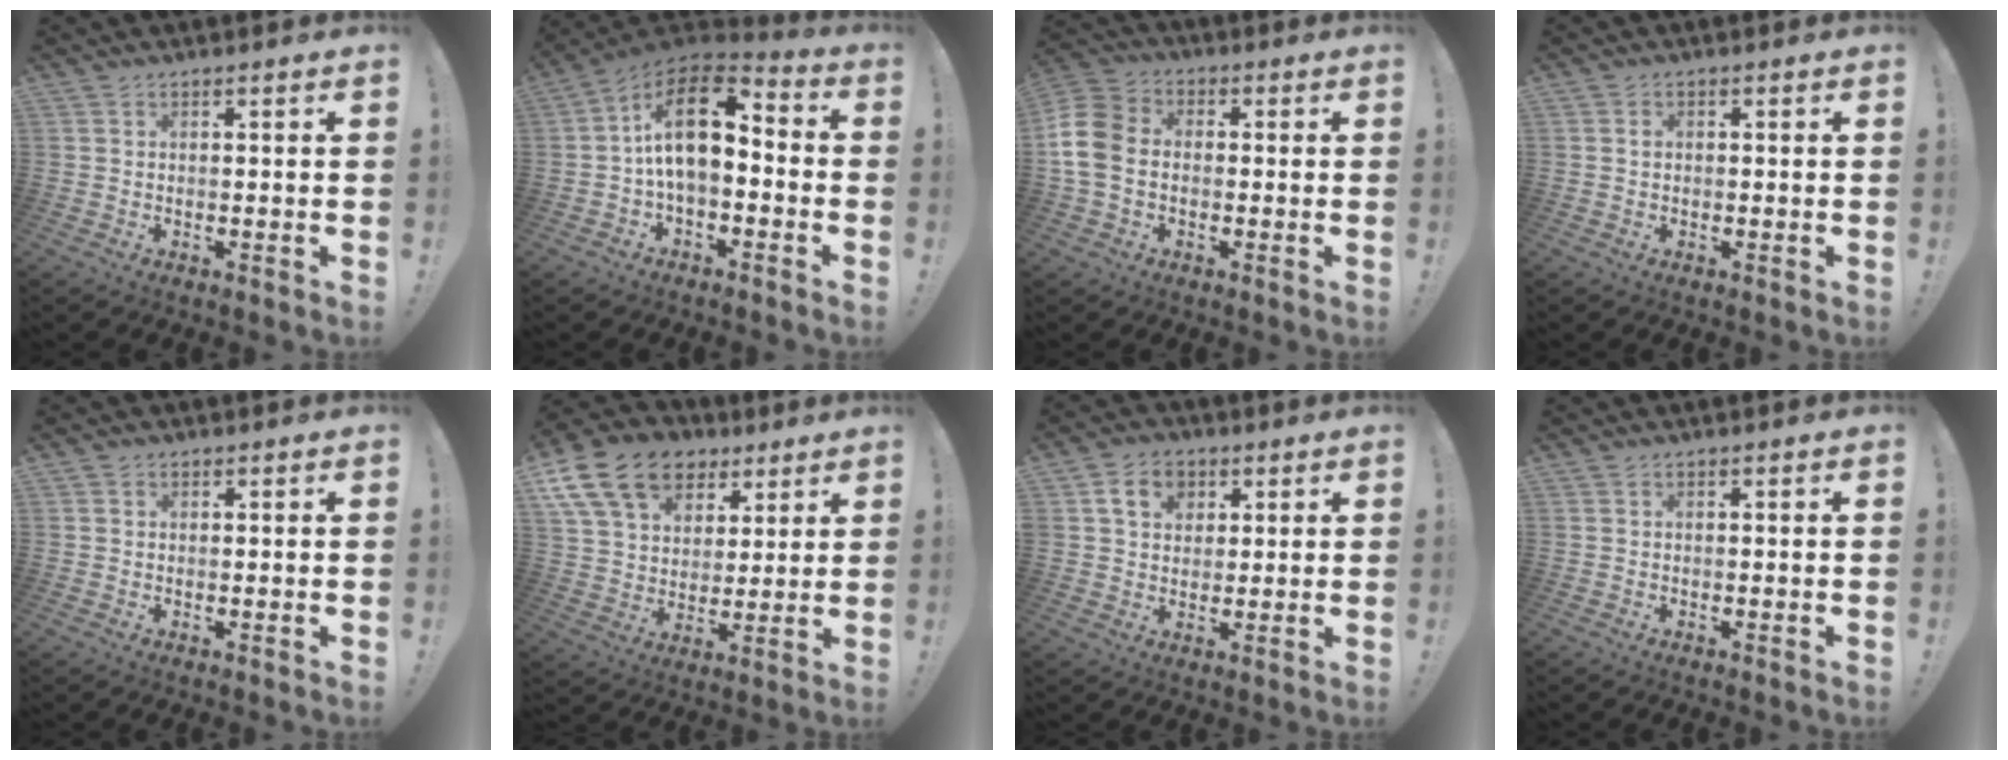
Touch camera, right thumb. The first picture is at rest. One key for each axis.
{"total": 15.0, "fx": 1.6, "fy": 8.0, "fz": 12.6, "tx": -0.224, "ty": 0.006, "tz": 0.033}
{"total": 11.1, "fx": -1.2, "fy": 8.5, "fz": 7.1, "tx": -0.162, "ty": 0.017, "tz": -0.022}
{"total": 0.6, "fx": 0.0, "fy": 0.5, "fz": 0.1, "tx": -0.002, "ty": 0.003, "tz": 0.001}
{"total": 0.7, "fx": 0.4, "fy": 0.6, "fz": 0.0, "tx": 0.002, "ty": 0.001, "tz": 0.006}
{"total": 19.3, "fx": 10.0, "fy": 13.3, "fz": 9.7, "tx": -0.155, "ty": -0.048, "tz": 0.190}
{"total": 8.2, "fx": 3.4, "fy": 6.5, "fz": 3.7, "tx": -0.055, "ty": -0.004, "tz": 0.066}
{"total": 0.0}